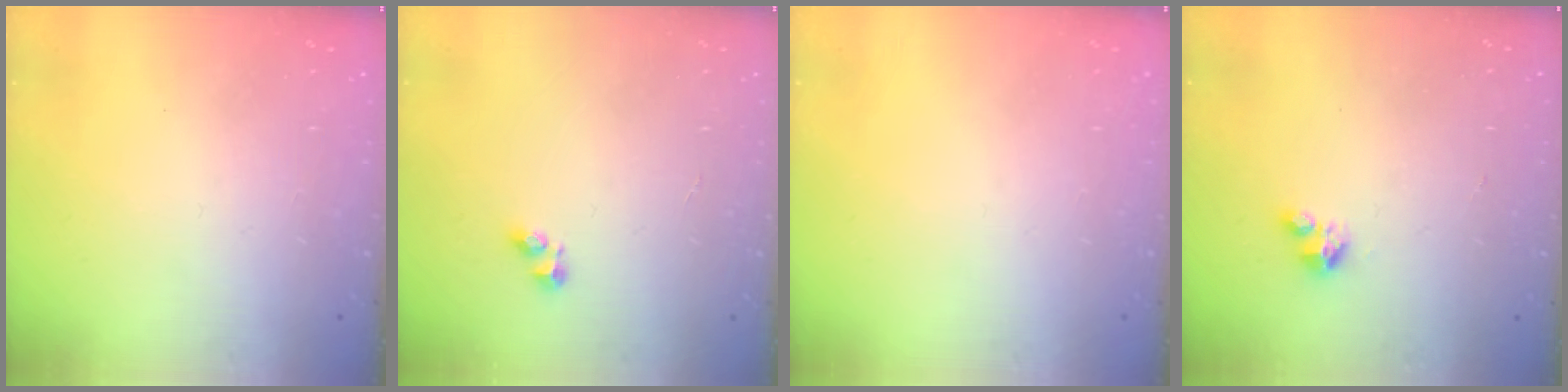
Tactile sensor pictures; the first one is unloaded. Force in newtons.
{"total": 2.5, "press": 2.5, "slide": 0.2}
{"total": 0.0}
{"total": 2.8, "press": 2.8, "slide": 0.2}